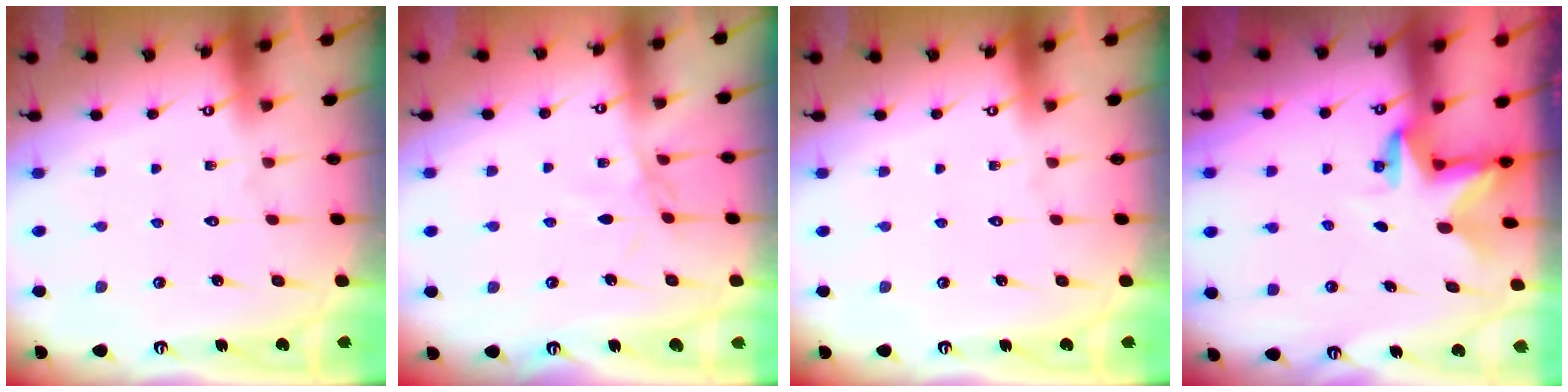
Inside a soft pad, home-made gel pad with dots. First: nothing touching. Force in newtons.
{"total": 2.4, "press": 2.3, "slide": 0.4}
{"total": 0.0}
{"total": 2.8, "press": 2.8, "slide": 0.3}